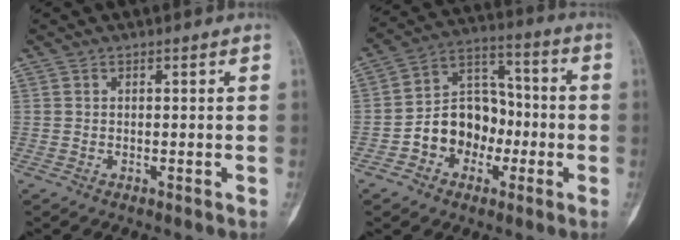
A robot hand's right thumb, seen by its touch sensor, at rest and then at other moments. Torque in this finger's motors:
{"motor_torque": [0.56, 0.33, 0.90, -0.57, 0.05]}